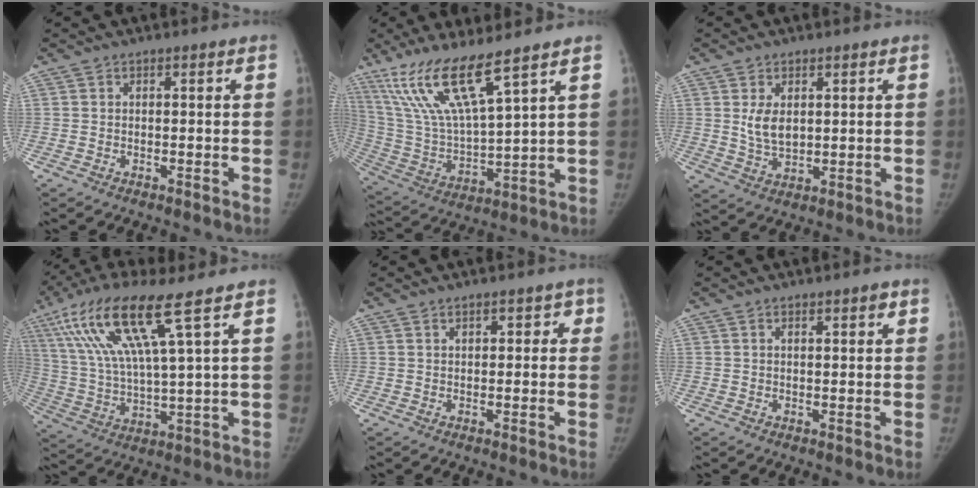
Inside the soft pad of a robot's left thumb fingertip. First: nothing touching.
{"total": 16.2, "force": [10.6, 2.6, 11.9], "torque": [-0.242, -0.052, 0.222]}
{"total": 5.7, "force": [1.4, 3.5, 4.2], "torque": [-0.063, -0.014, 0.036]}
{"total": 16.5, "force": [7.6, 1.9, 14.5], "torque": [-0.318, -0.015, 0.148]}
{"total": 2.4, "force": [1.0, 1.6, 1.5], "torque": [0.003, 0.002, 0.009]}
{"total": 2.0, "force": [1.1, 0.7, 1.5], "torque": [-0.015, -0.003, 0.014]}